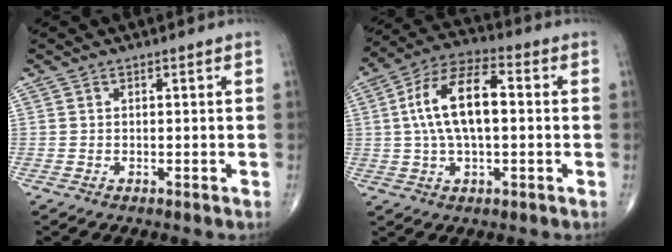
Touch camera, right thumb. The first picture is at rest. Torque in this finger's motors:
{"motor_torque": [1.05, 1.61, 0.55, -0.56, 0.31]}